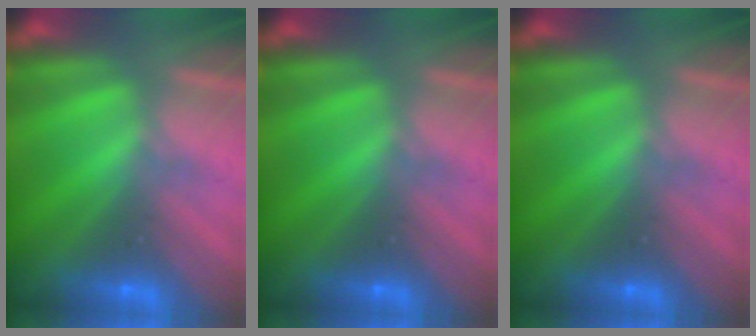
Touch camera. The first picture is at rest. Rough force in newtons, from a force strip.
{"total": 0.0}
{"total": 0.0}